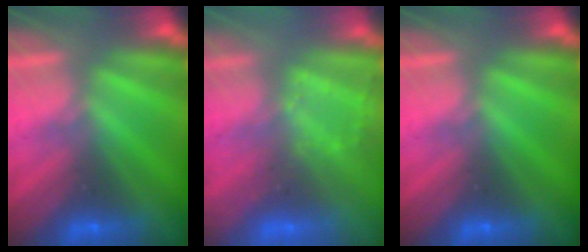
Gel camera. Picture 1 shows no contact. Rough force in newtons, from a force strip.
{"total": 2.9}
{"total": 0.0}